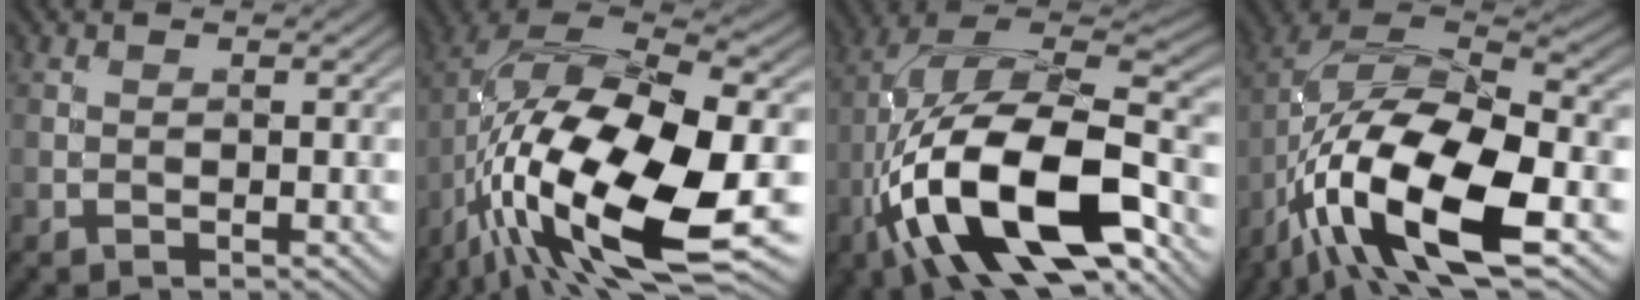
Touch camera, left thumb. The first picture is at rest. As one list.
[{"total": 19.1, "force": [-6.7, 7.3, 16.3], "torque": [-0.319, -0.024, -0.114]}, {"total": 18.5, "force": [-7.1, 7.9, 15.2], "torque": [-0.300, -0.004, -0.126]}, {"total": 16.9, "force": [-7.6, 6.6, 13.5], "torque": [-0.270, -0.015, -0.145]}]